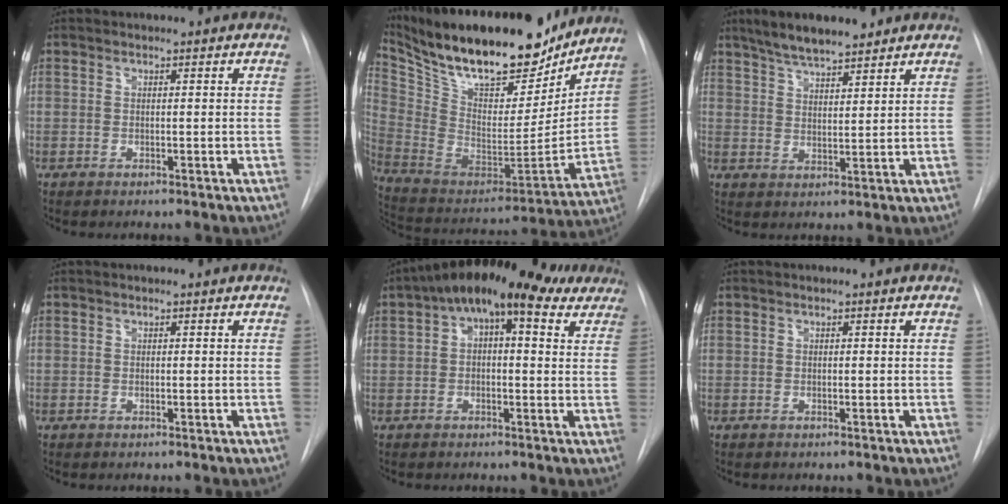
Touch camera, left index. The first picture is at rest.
{"total": 28.5, "force": [23.2, 8.3, 14.3], "torque": [-0.268, -0.011, 0.365]}
{"total": 8.8, "force": [7.2, 1.7, 4.8], "torque": [-0.081, 0.014, 0.122]}
{"total": 0.0}
{"total": 17.7, "force": [10.5, 7.5, 12.1], "torque": [-0.196, 0.072, 0.149]}
{"total": 0.0}